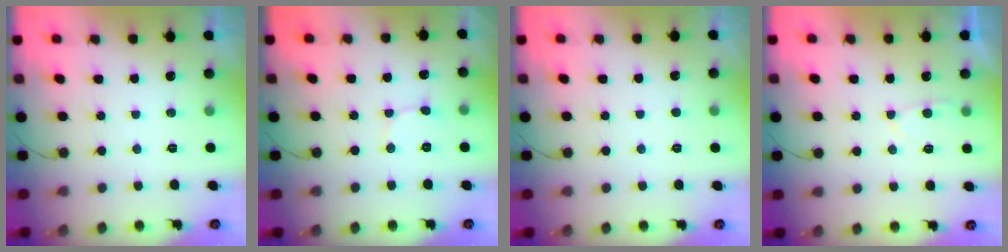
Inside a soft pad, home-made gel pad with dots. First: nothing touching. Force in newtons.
{"total": 0.9, "press": 0.9, "slide": 0.1}
{"total": 2.2, "press": 2.2, "slide": 0.2}
{"total": 3.0, "press": 2.9, "slide": 0.5}